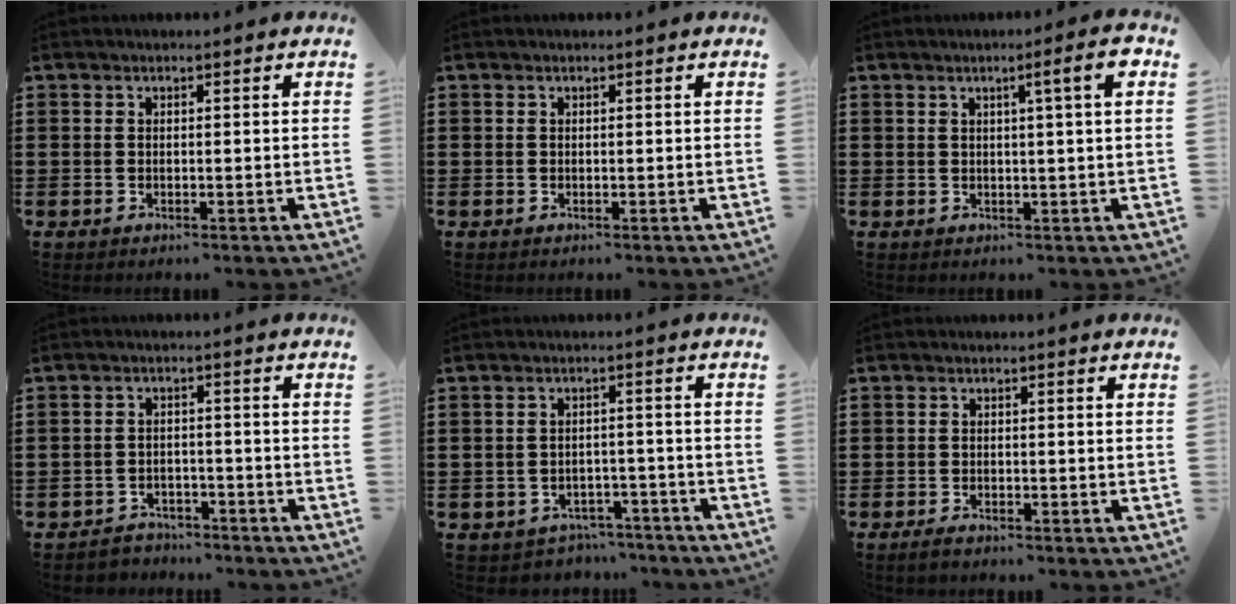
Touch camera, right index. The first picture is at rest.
{"total": 0.0}
{"total": 4.6, "force": [1.5, -0.1, 4.4], "torque": [-0.069, -0.008, 0.016]}
{"total": 2.7, "force": [-2.6, 0.7, -0.1], "torque": [-0.007, 0.002, -0.058]}
{"total": 2.7, "force": [-2.6, 0.9, 0.0], "torque": [-0.009, 0.003, -0.055]}
{"total": 1.1, "force": [-1.0, 0.3, 0.4], "torque": [-0.011, -0.003, -0.019]}